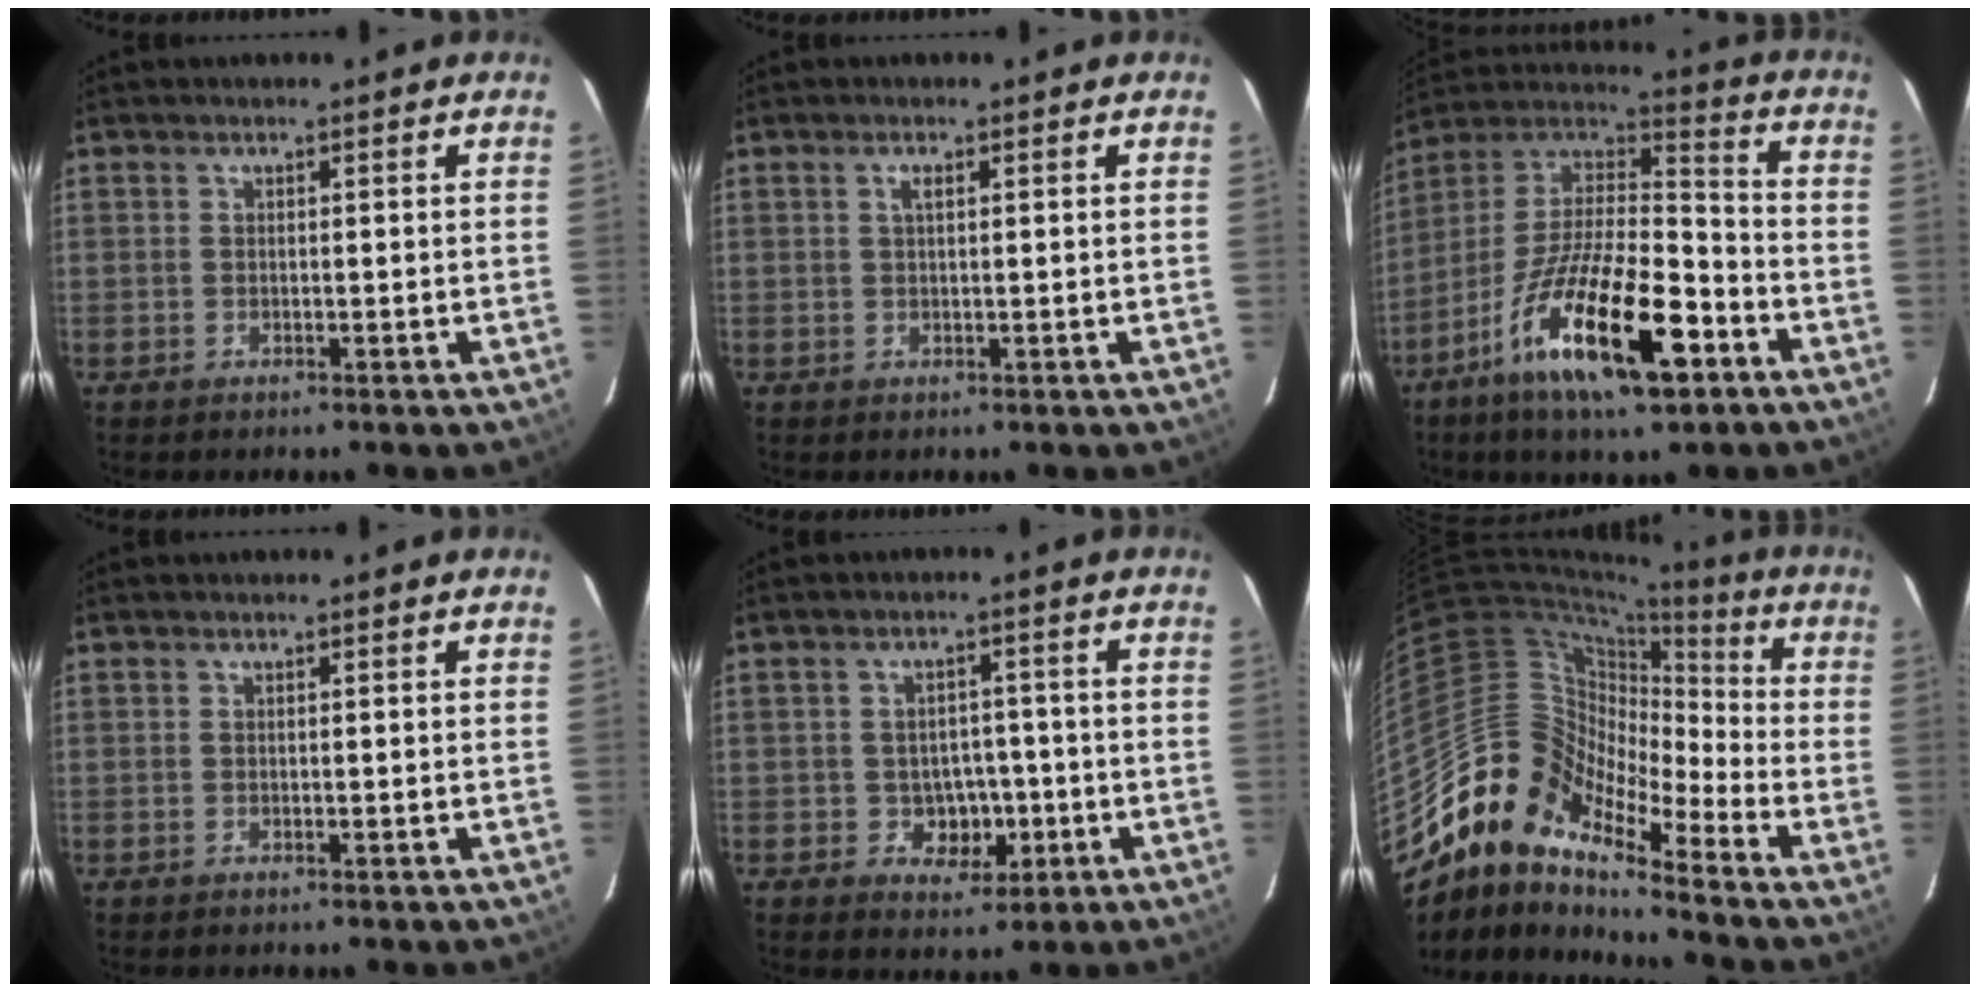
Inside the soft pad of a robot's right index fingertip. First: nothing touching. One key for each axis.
{"total": 1.2, "fx": 0.4, "fy": 0.3, "fz": 1.0, "tx": -0.020, "ty": 0.003, "tz": 0.006}
{"total": 21.8, "fx": -11.0, "fy": 6.9, "fz": 17.4, "tx": -0.321, "ty": -0.029, "tz": -0.199}
{"total": 0.0}
{"total": 5.5, "fx": -1.7, "fy": 4.8, "fz": 2.2, "tx": -0.047, "ty": 0.013, "tz": -0.007}
{"total": 13.4, "fx": -10.8, "fy": 5.0, "fz": 6.1, "tx": -0.084, "ty": 0.017, "tz": -0.232}